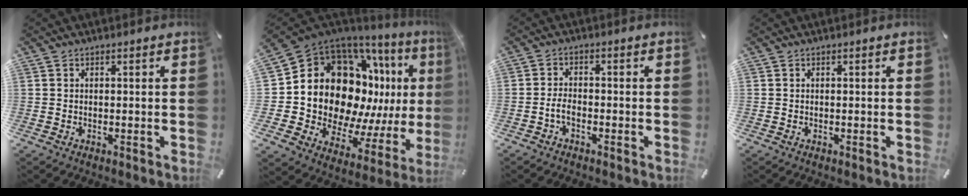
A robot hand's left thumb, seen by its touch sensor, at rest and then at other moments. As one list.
[{"total": 18.9, "force": [5.4, 14.6, 10.7], "torque": [-0.197, -0.090, 0.126]}, {"total": 3.2, "force": [-1.6, 1.7, 2.2], "torque": [-0.044, 0.007, -0.030]}, {"total": 0.0}]